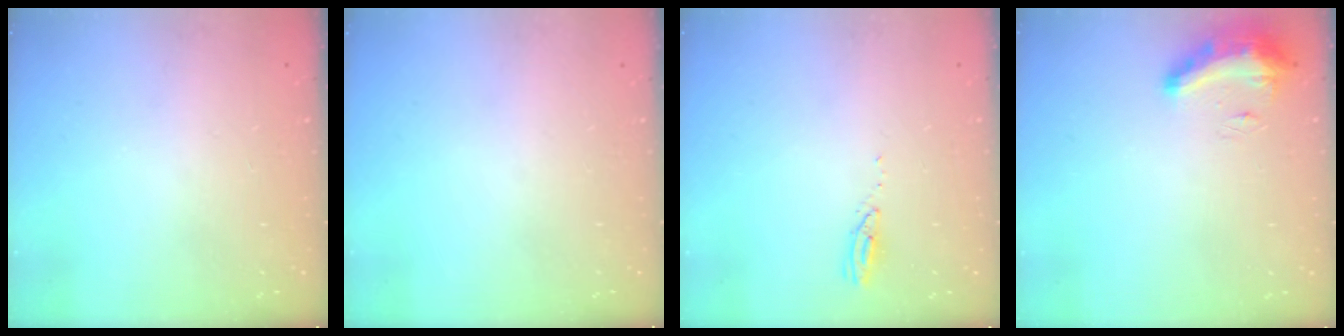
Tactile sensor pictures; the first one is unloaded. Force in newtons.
{"total": 0.0}
{"total": 2.9, "press": 2.9, "slide": 0.2}
{"total": 15.9, "press": 10.7, "slide": 11.8}